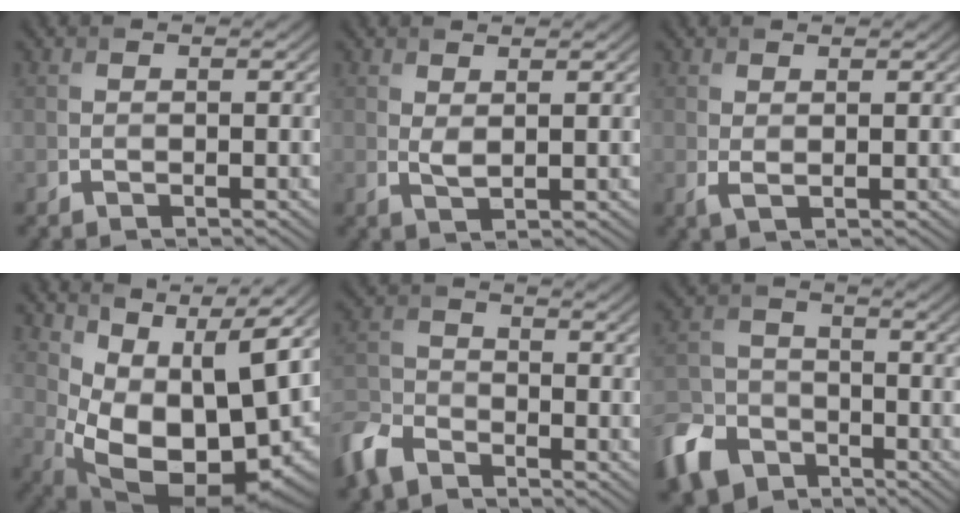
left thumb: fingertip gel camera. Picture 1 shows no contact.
{"total": 1.4, "force": [1.0, 0.3, 0.9], "torque": [-0.027, -0.004, 0.022]}
{"total": 1.2, "force": [0.5, 0.4, 1.0], "torque": [-0.029, 0.000, 0.012]}
{"total": 15.7, "force": [2.6, 8.1, 13.2], "torque": [-0.211, -0.017, 0.075]}
{"total": 6.8, "force": [-5.1, 3.4, 2.9], "torque": [-0.078, -0.008, -0.124]}
{"total": 10.0, "force": [-6.2, 6.5, 4.4], "torque": [-0.115, -0.018, -0.140]}